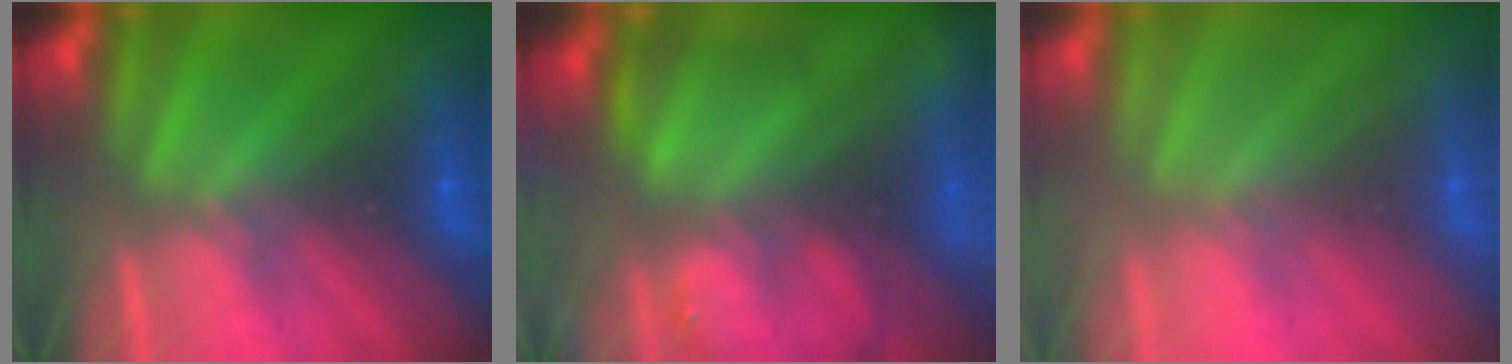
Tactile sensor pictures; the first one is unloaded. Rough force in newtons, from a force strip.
{"total": 7.5}
{"total": 2.3}